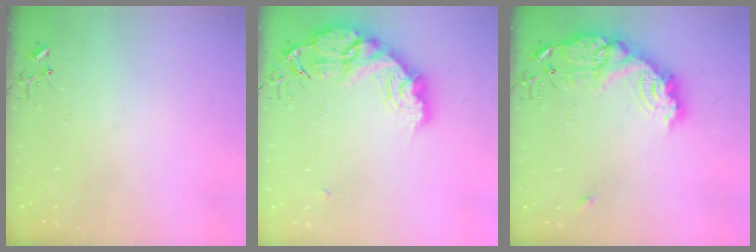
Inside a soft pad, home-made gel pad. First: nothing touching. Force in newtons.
{"total": 25.5, "press": 25.4, "slide": 2.1}
{"total": 18.7, "press": 18.7, "slide": 1.3}